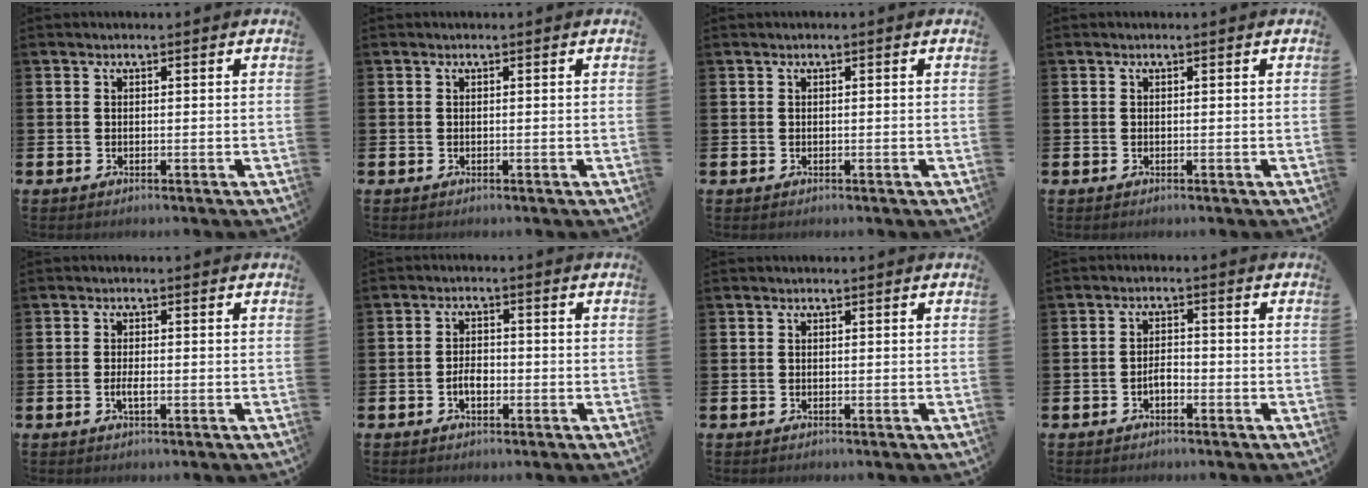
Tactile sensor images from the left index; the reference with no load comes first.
{"total": 0.0}
{"total": 0.0}
{"total": 0.0}
{"total": 1.5, "force": [-0.4, 0.5, 1.3], "torque": [-0.028, 0.002, -0.006]}
{"total": 2.5, "force": [-0.8, 1.5, 1.8], "torque": [-0.022, 0.000, -0.019]}
{"total": 0.0}
{"total": 1.9, "force": [-1.0, 1.0, 1.2], "torque": [-0.021, 0.004, -0.021]}